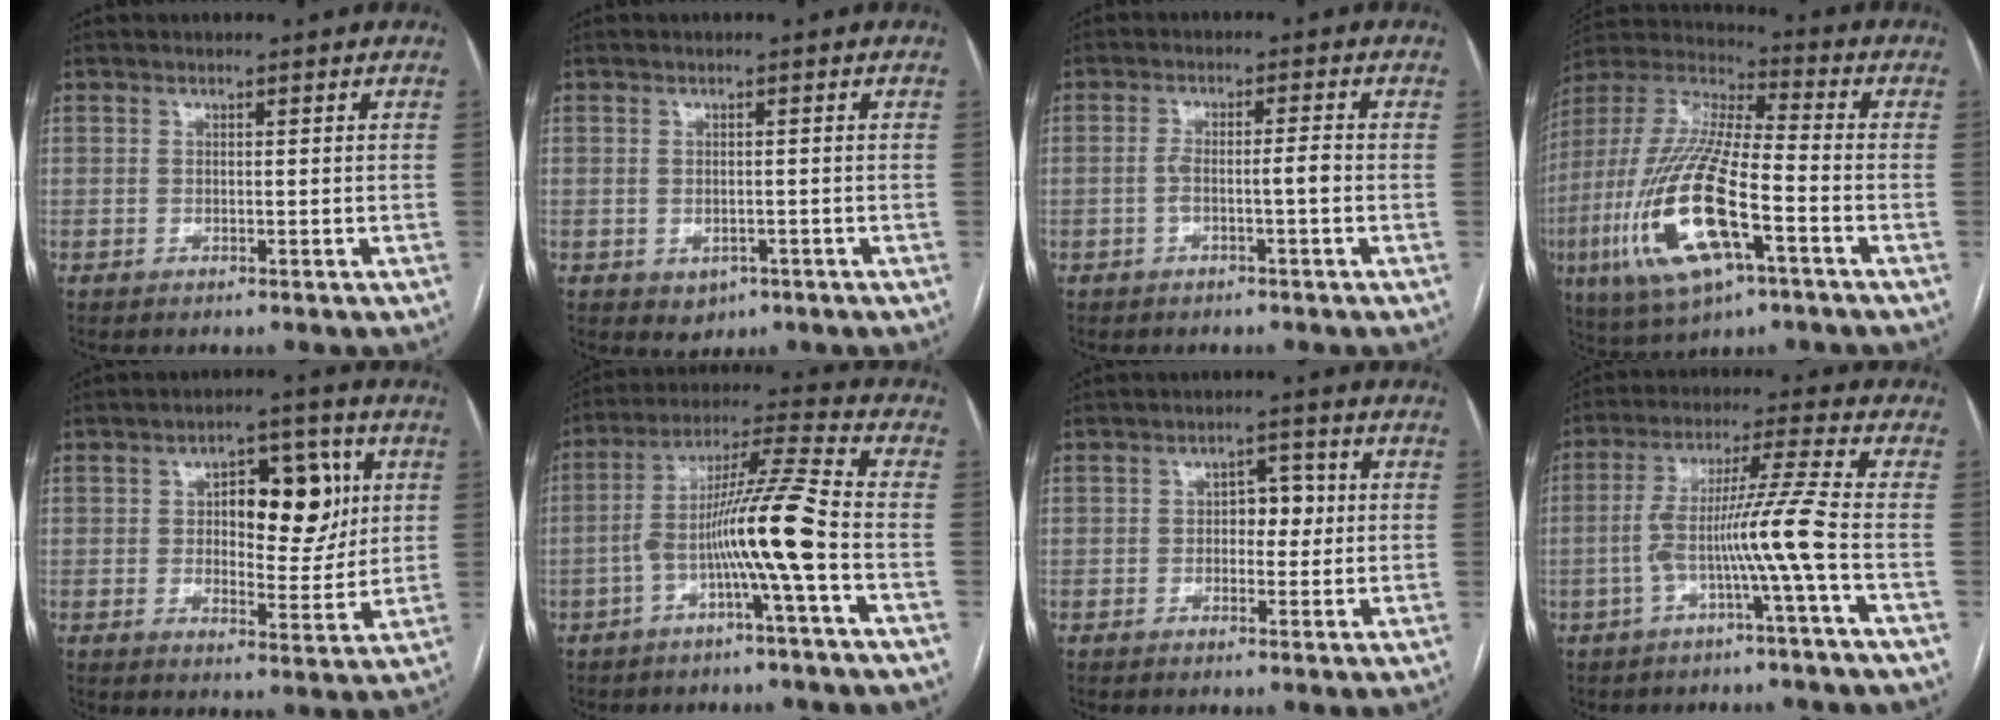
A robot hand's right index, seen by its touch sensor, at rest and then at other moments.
{"total": 2.5, "force": [-1.0, 1.9, 1.2], "torque": [-0.014, 0.001, -0.002]}
{"total": 3.4, "force": [-1.0, 0.3, 3.2], "torque": [-0.059, 0.012, -0.015]}
{"total": 20.9, "force": [-7.1, 4.9, 19.0], "torque": [-0.432, -0.027, -0.127]}
{"total": 11.1, "force": [2.8, 5.2, 9.4], "torque": [-0.124, 0.021, 0.045]}
{"total": 11.4, "force": [-3.5, -1.1, 10.8], "torque": [-0.197, 0.023, -0.067]}
{"total": 4.0, "force": [0.2, 2.4, 3.2], "torque": [-0.041, 0.014, 0.002]}
{"total": 9.1, "force": [-2.9, -1.9, 8.5], "torque": [-0.161, 0.020, -0.051]}